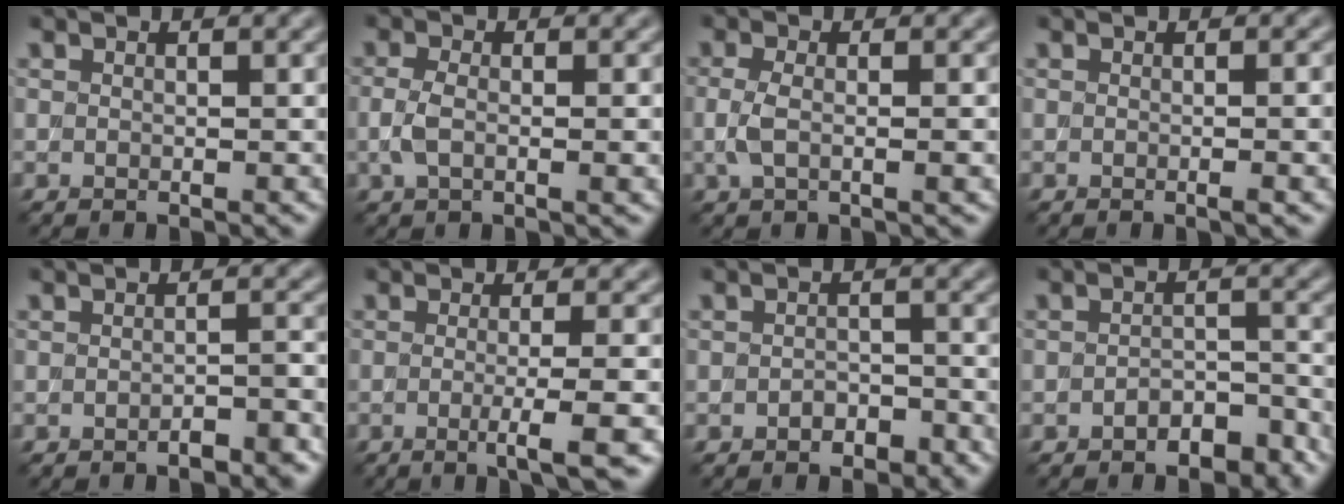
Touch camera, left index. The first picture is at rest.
{"total": 2.8, "force": [-0.4, 1.2, 2.5], "torque": [-0.059, -0.003, -0.011]}
{"total": 2.7, "force": [-0.3, 1.0, 2.5], "torque": [-0.056, -0.002, -0.009]}
{"total": 3.1, "force": [-0.2, 1.1, 2.9], "torque": [-0.018, 0.005, -0.009]}
{"total": 1.9, "force": [-1.3, 0.4, 1.4], "torque": [-0.017, 0.004, -0.023]}
{"total": 4.4, "force": [-1.1, 0.9, 4.1], "torque": [-0.059, -0.007, -0.021]}
{"total": 1.8, "force": [-1.1, 1.0, 0.9], "torque": [-0.016, 0.005, -0.019]}
{"total": 3.1, "force": [-2.2, 1.4, 1.8], "torque": [-0.030, 0.006, -0.033]}